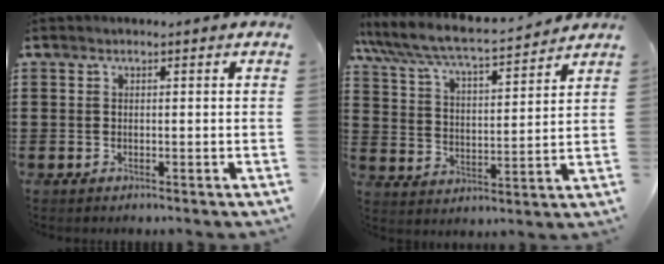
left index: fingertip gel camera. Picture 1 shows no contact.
{"total": 6.6, "force": [6.0, 0.4, 2.6], "torque": [-0.077, -0.041, 0.098]}